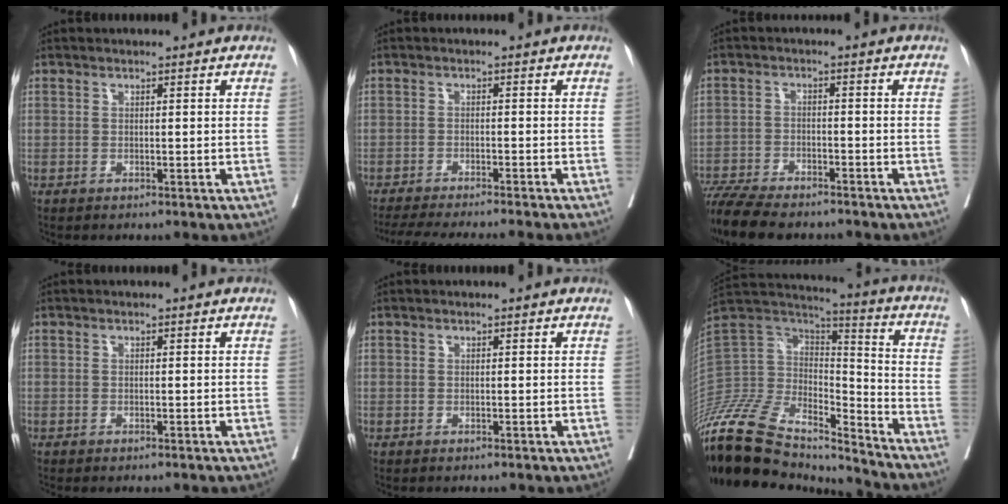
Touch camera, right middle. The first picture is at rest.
{"total": 12.4, "force": [-11.2, -0.5, 5.3], "torque": [-0.063, -0.024, -0.160]}
{"total": 11.9, "force": [-10.4, 2.5, 5.2], "torque": [-0.091, -0.014, -0.164]}
{"total": 0.6, "force": [-0.6, 0.1, 0.3], "torque": [-0.009, -0.003, -0.009]}
{"total": 0.0}
{"total": 26.8, "force": [-23.6, 7.6, 10.1], "torque": [-0.250, 0.001, -0.408]}